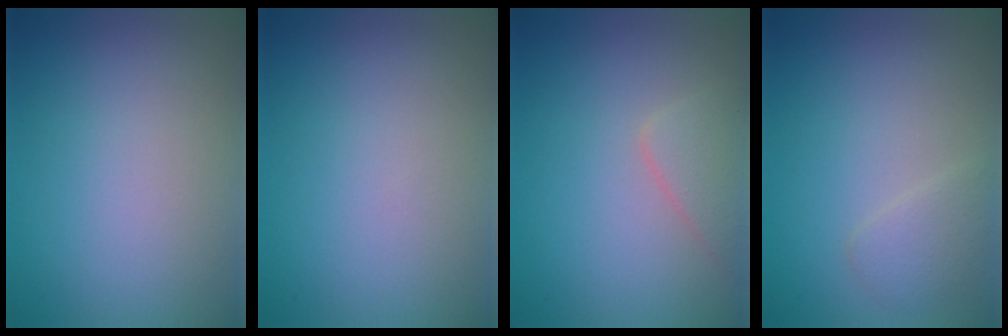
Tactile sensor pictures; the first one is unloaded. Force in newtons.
{"total": 0.0}
{"total": 2.3, "press": 2.3, "slide": 0.1}
{"total": 1.7, "press": 1.7, "slide": 0.0}